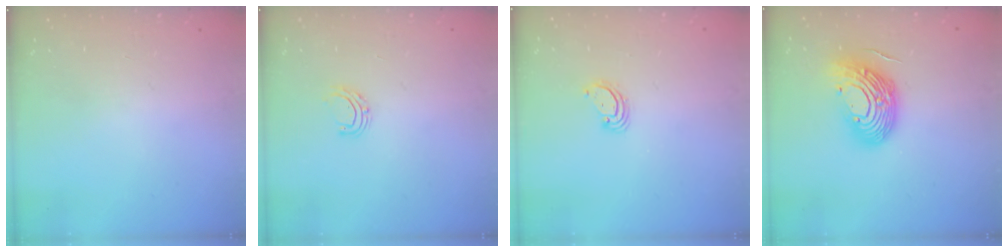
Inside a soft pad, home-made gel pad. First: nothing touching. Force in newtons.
{"total": 5.4, "press": 5.4, "slide": 0.5}
{"total": 2.9, "press": 2.9, "slide": 0.3}
{"total": 15.1, "press": 15.0, "slide": 1.9}